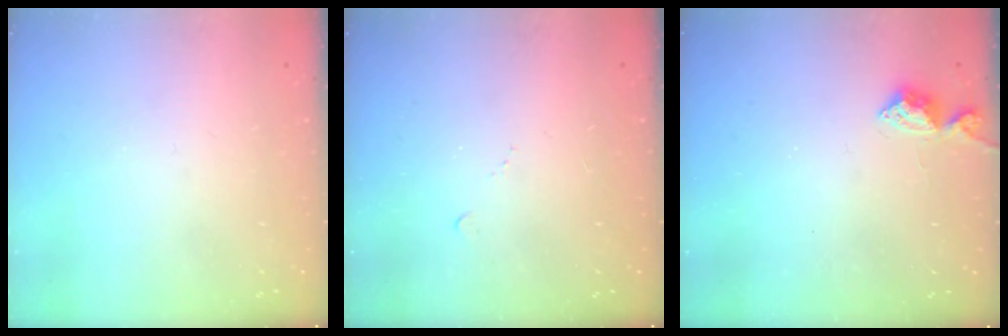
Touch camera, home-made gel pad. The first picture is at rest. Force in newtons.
{"total": 4.0, "press": 4.0, "slide": 0.6}
{"total": 5.8, "press": 5.7, "slide": 0.7}